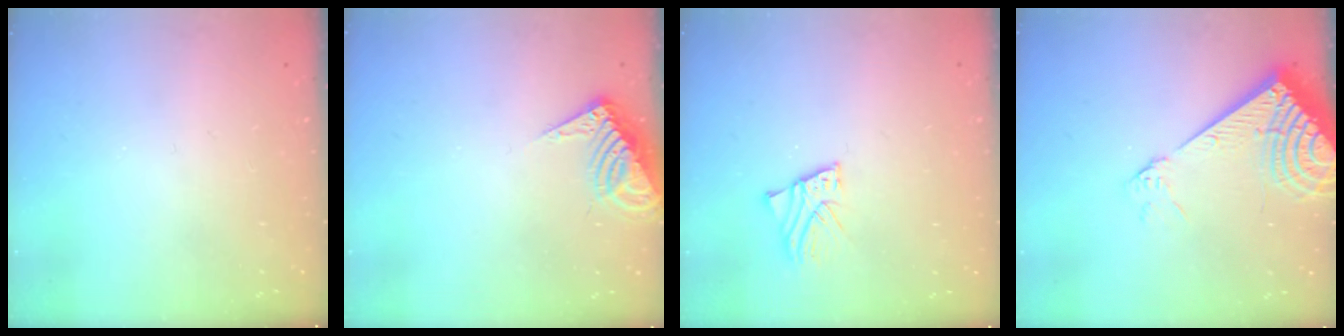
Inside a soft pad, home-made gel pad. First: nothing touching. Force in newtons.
{"total": 8.0, "press": 8.0, "slide": 0.4}
{"total": 2.4, "press": 2.4, "slide": 0.2}
{"total": 11.4, "press": 11.3, "slide": 1.9}